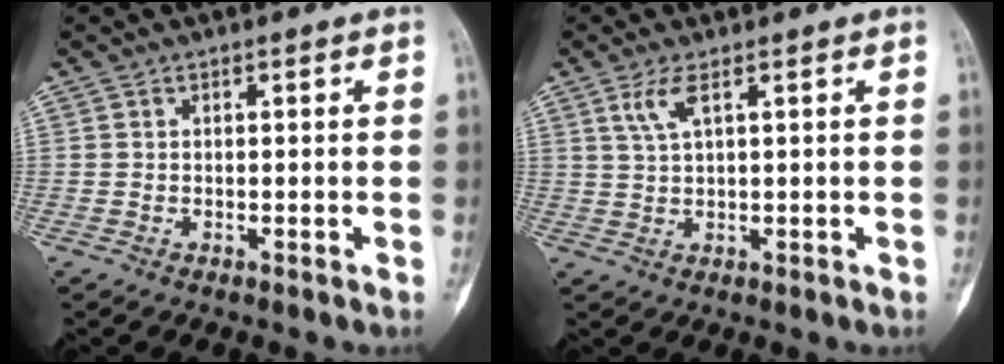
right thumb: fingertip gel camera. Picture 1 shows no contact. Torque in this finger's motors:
{"motor_torque": [-0.02, 0.02, 0.32, 0.13, 0.09]}